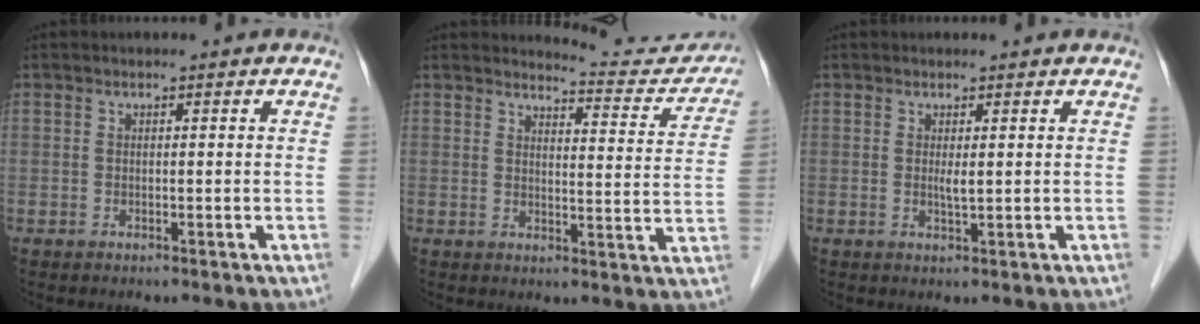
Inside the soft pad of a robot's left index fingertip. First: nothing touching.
{"total": 9.5, "force": [9.5, 1.0, -0.2], "torque": [0.016, -0.044, 0.097]}
{"total": 1.0, "force": [0.1, 0.1, 1.0], "torque": [-0.024, -0.007, 0.002]}